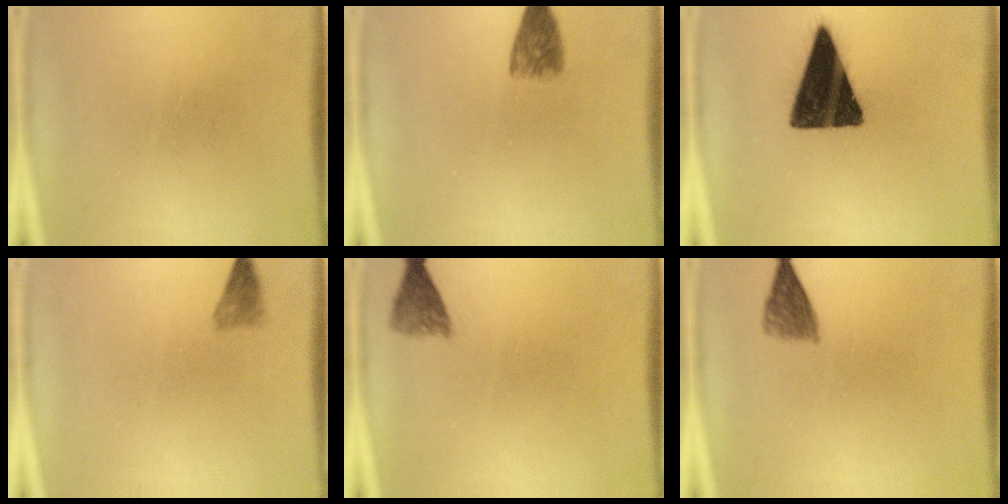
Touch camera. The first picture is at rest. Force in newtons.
{"total": 3.8}
{"total": 16.1}
{"total": 1.7}
{"total": 2.8}
{"total": 3.1}